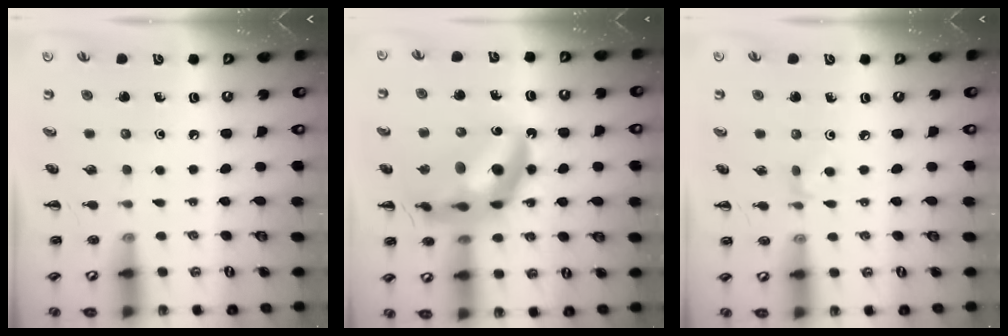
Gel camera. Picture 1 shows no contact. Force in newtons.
{"total": 20.6, "press": 20.0, "slide": 5.0}
{"total": 2.8, "press": 2.5, "slide": 1.1}